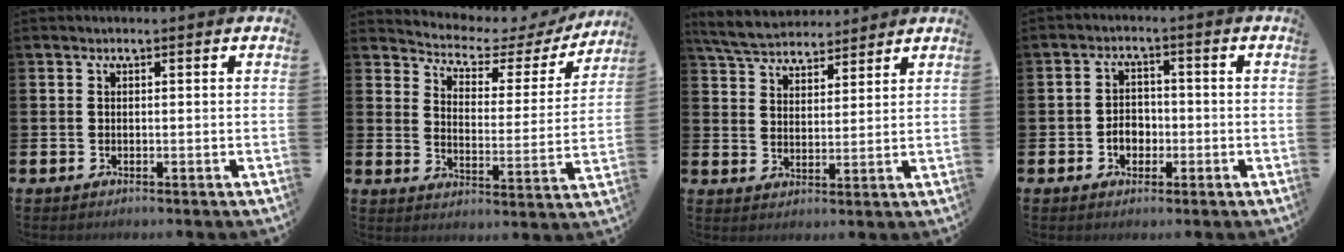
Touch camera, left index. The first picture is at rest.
{"total": 4.3, "force": [3.8, 1.8, 0.9], "torque": [-0.047, -0.030, 0.055]}
{"total": 5.9, "force": [5.7, 1.4, 0.9], "torque": [-0.045, -0.020, 0.105]}
{"total": 3.0, "force": [-0.9, 2.4, 1.6], "torque": [-0.016, -0.003, -0.025]}